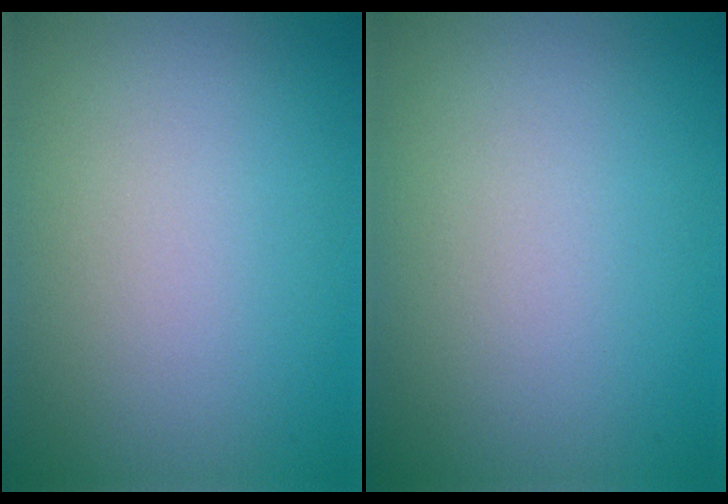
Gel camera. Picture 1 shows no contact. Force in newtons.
{"total": 0.0}